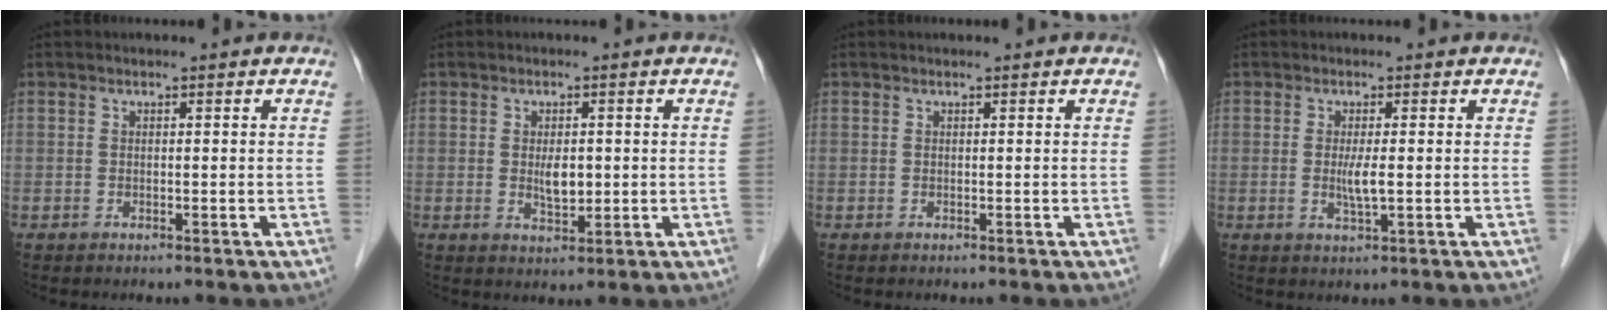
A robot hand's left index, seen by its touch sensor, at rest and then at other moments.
{"total": 3.2, "force": [0.0, 1.4, 2.9], "torque": [-0.052, -0.006, 0.003]}
{"total": 0.0}
{"total": 2.7, "force": [-0.2, 0.1, 2.7], "torque": [-0.057, -0.009, -0.003]}